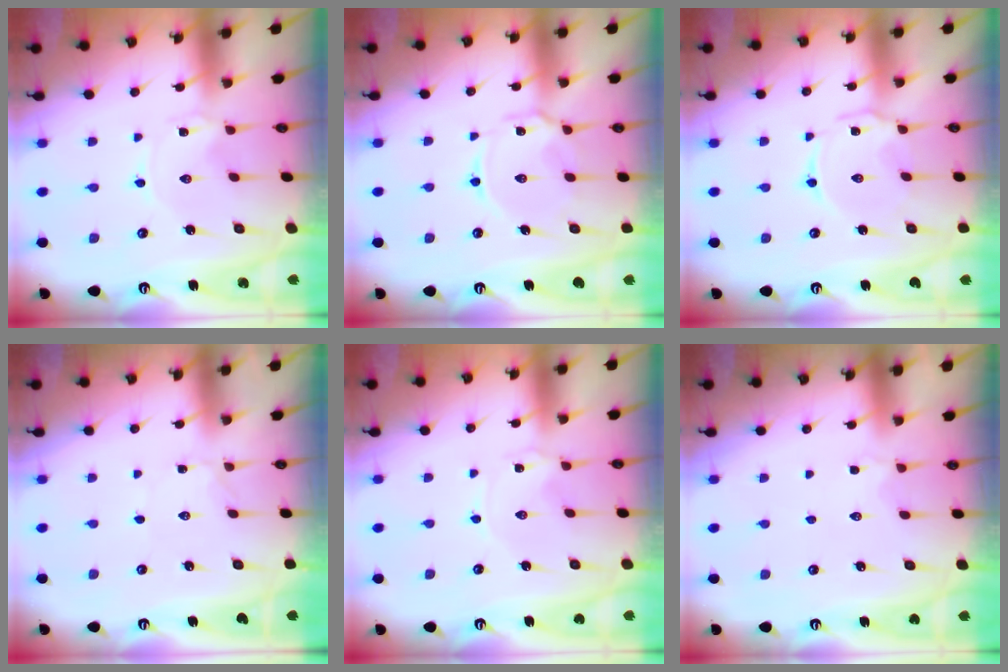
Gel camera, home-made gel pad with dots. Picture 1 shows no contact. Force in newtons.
{"total": 6.2, "press": 6.2, "slide": 0.6}
{"total": 2.9, "press": 2.9, "slide": 0.4}
{"total": 1.5, "press": 1.4, "slide": 0.1}
{"total": 1.2, "press": 1.2, "slide": 0.3}
{"total": 2.7, "press": 2.5, "slide": 1.0}